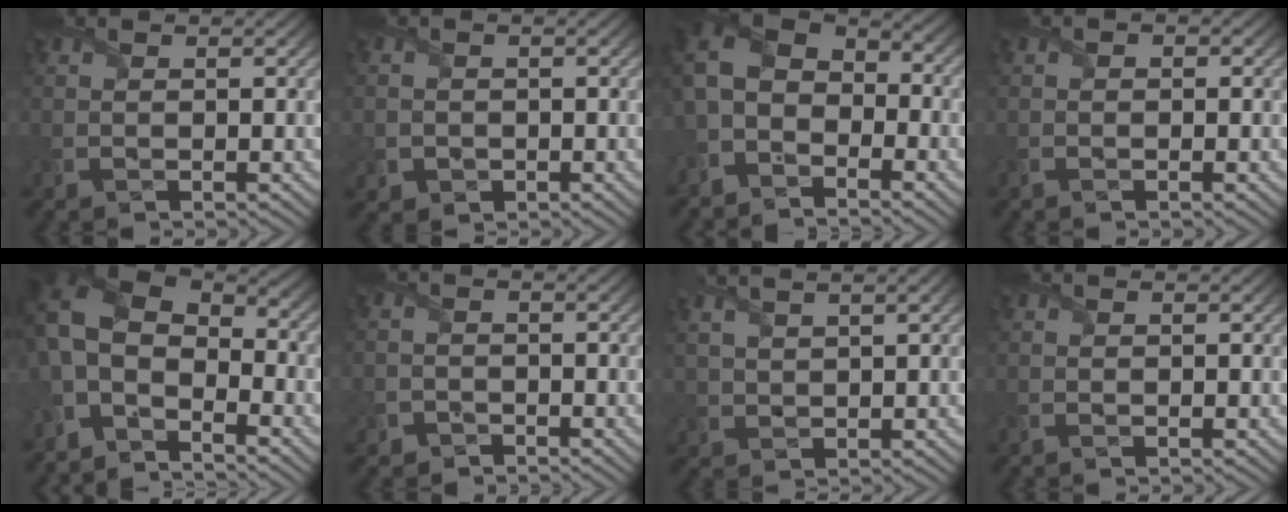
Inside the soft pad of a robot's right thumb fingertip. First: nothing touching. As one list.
[{"total": 2.0, "force": [-0.8, 1.8, 0.5], "torque": [-0.016, -0.009, -0.016]}, {"total": 7.9, "force": [-3.5, 5.4, 4.7], "torque": [-0.115, -0.007, -0.071]}, {"total": 0.8, "force": [-0.4, 0.5, 0.4], "torque": [-0.004, -0.002, -0.012]}, {"total": 8.2, "force": [-3.7, 4.7, 5.5], "torque": [-0.125, -0.001, -0.089]}, {"total": 2.6, "force": [-2.2, 1.4, 0.2], "torque": [0.000, 0.001, -0.050]}, {"total": 3.8, "force": [2.7, 0.7, 2.6], "torque": [-0.068, 0.011, 0.054]}, {"total": 0.0}]